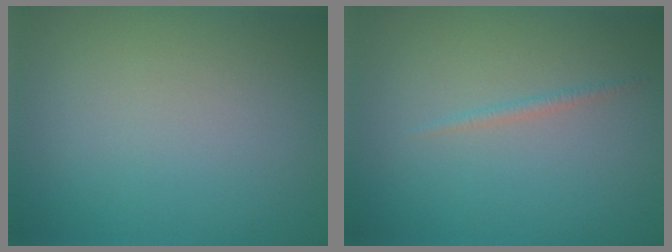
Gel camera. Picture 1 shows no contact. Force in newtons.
{"total": 0.6, "press": 0.6, "slide": 0.0}